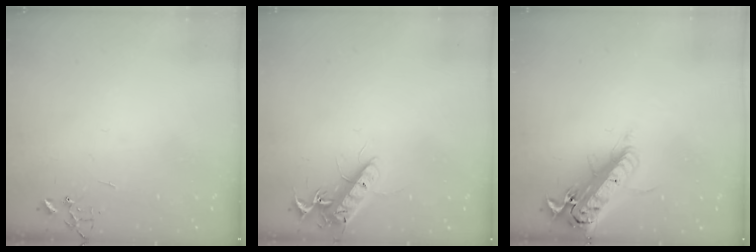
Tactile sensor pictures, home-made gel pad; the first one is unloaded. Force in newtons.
{"total": 14.2, "press": 14.2, "slide": 1.4}
{"total": 19.3, "press": 18.8, "slide": 4.3}